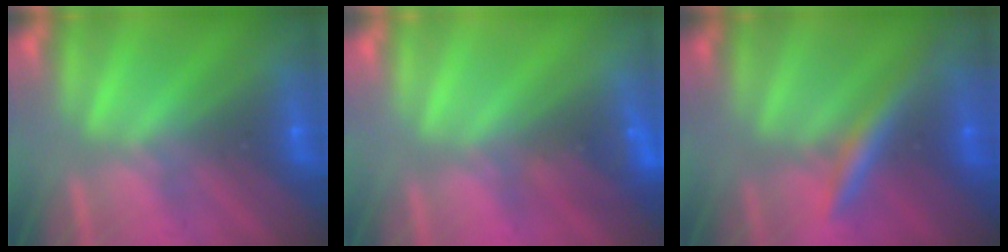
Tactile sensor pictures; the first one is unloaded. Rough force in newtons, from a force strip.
{"total": 2.7}
{"total": 2.4}